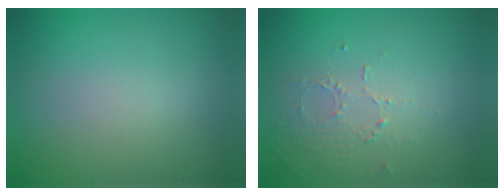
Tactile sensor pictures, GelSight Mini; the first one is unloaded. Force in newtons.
{"total": 1.4, "press": 0.8, "slide": 1.2}